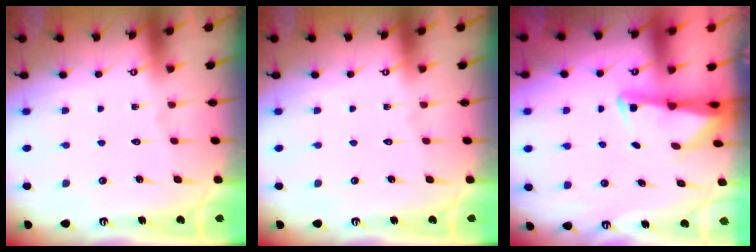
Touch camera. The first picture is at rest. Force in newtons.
{"total": 0.0}
{"total": 2.4, "press": 2.3, "slide": 0.4}